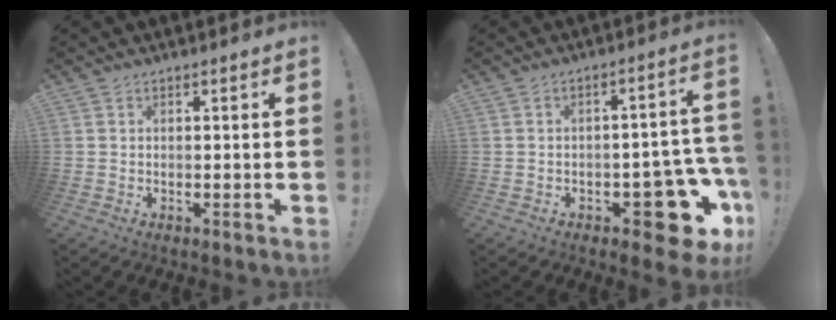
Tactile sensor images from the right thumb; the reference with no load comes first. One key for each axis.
{"total": 14.3, "fx": -6.5, "fy": 6.6, "fz": 10.9, "tx": -0.100, "ty": 0.041, "tz": -0.094}